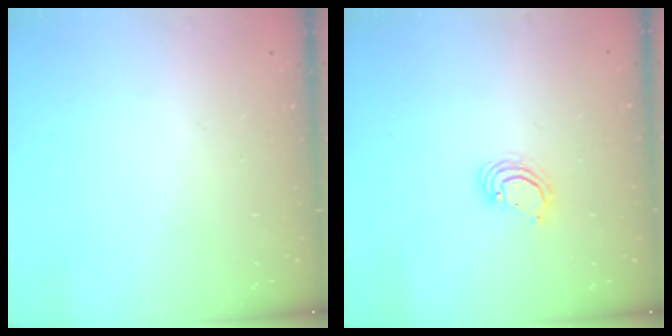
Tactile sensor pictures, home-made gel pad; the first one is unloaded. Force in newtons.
{"total": 3.0, "press": 3.0, "slide": 0.3}